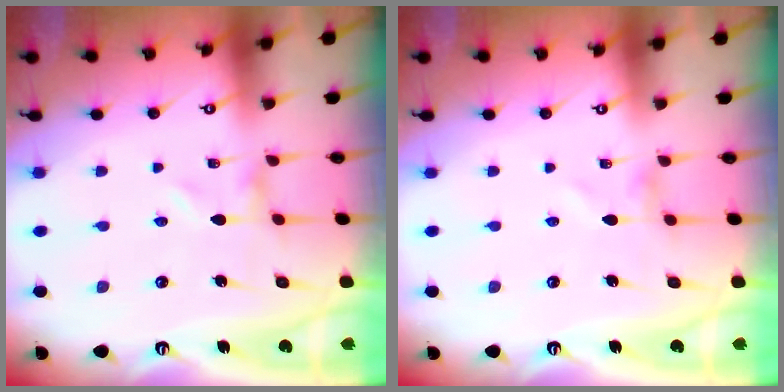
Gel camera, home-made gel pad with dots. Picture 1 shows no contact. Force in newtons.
{"total": 0.0}